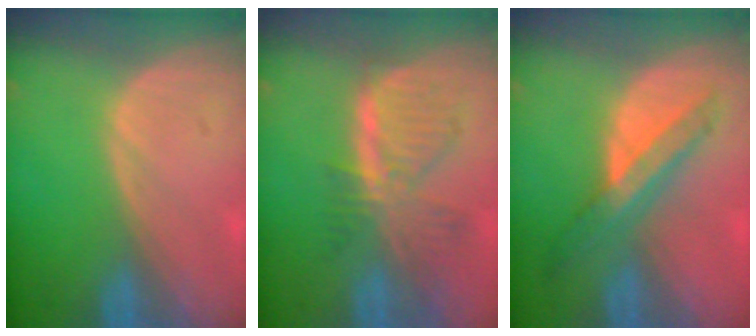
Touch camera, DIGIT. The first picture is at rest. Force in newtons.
{"total": 7.7, "press": 6.9, "slide": 3.3}
{"total": 7.2, "press": 6.2, "slide": 3.7}